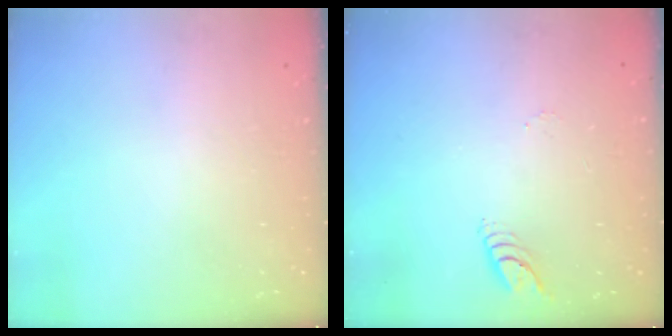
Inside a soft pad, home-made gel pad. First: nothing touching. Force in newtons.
{"total": 6.2, "press": 6.2, "slide": 0.6}